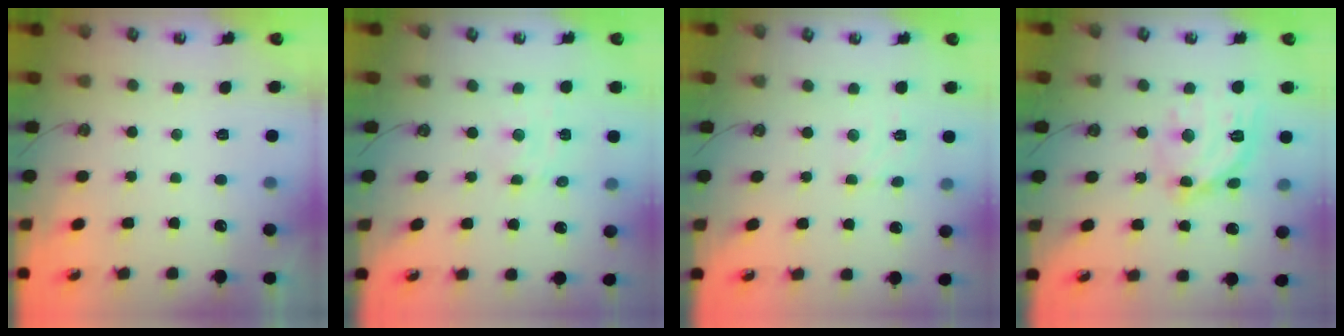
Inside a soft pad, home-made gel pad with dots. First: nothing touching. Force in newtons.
{"total": 3.5, "press": 3.4, "slide": 0.8}
{"total": 2.5, "press": 2.5, "slide": 0.3}
{"total": 15.1, "press": 15.0, "slide": 1.0}